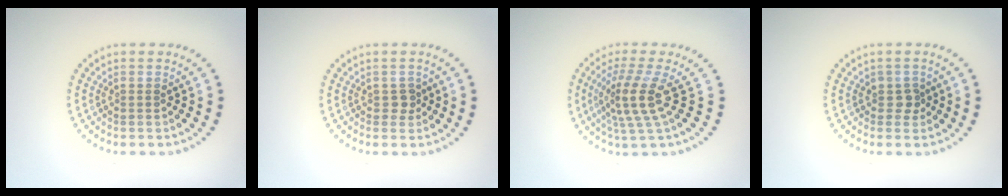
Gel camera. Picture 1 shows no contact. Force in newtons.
{"total": 1.1, "press": 1.0, "slide": 0.5}
{"total": 4.0, "press": 3.1, "slide": 2.6}
{"total": 1.1, "press": 1.0, "slide": 0.5}